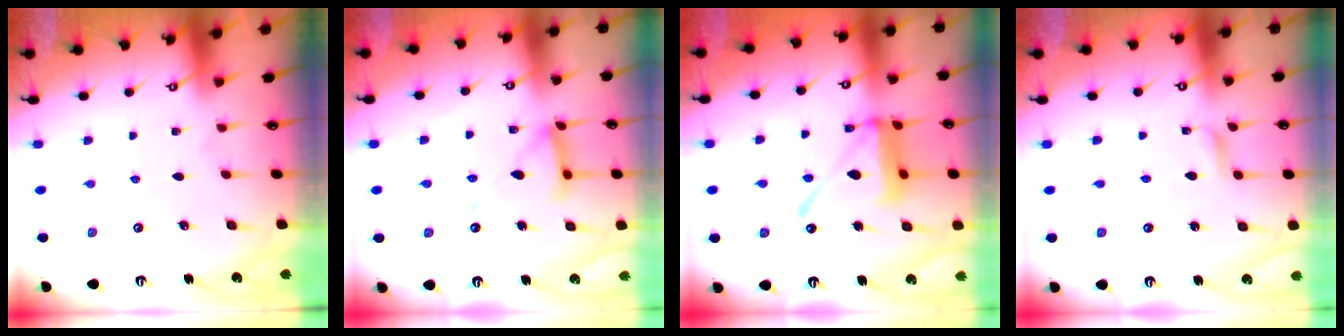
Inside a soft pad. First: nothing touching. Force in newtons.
{"total": 13.2, "press": 13.1, "slide": 1.2}
{"total": 19.8, "press": 19.7, "slide": 2.0}
{"total": 1.7, "press": 1.7, "slide": 0.1}